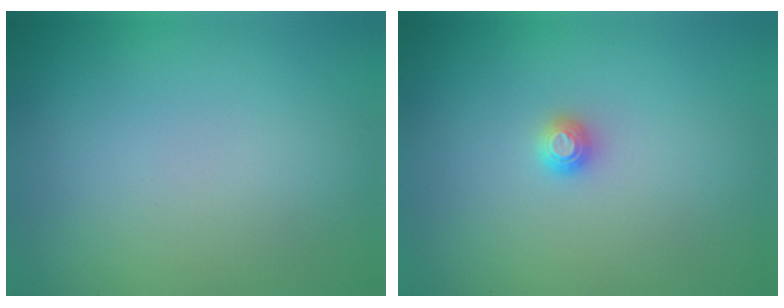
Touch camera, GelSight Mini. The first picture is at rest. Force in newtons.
{"total": 1.1, "press": 1.1, "slide": 0.1}